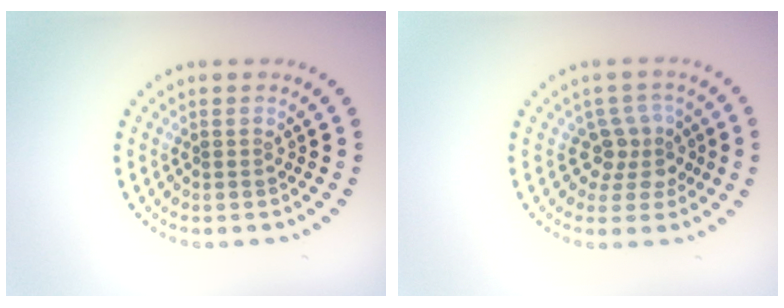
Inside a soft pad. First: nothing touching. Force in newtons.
{"total": 2.9, "press": 2.2, "slide": 1.8}